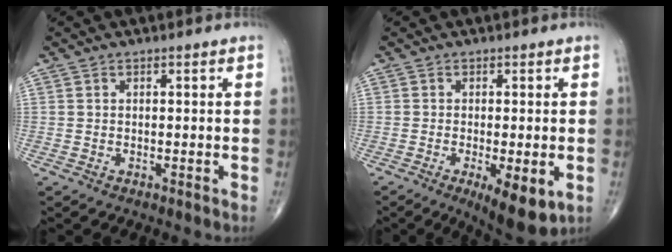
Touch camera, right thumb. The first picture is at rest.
{"total": 9.0, "force": [-3.1, 2.9, 7.9], "torque": [-0.111, -0.018, -0.042]}